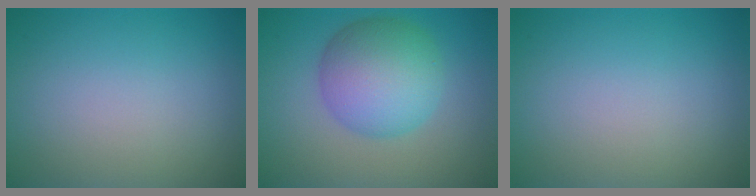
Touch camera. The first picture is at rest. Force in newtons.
{"total": 7.3, "press": 7.3, "slide": 0.0}
{"total": 0.0}